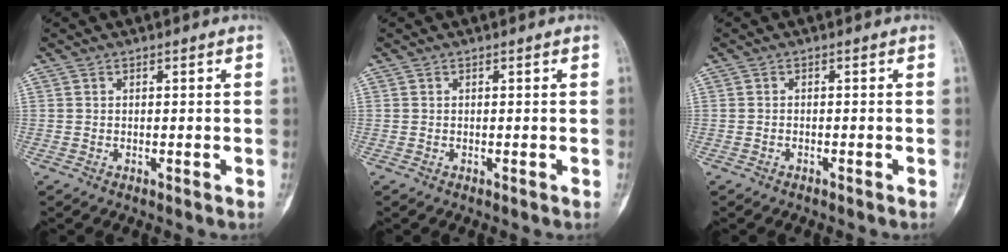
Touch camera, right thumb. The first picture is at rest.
{"total": 0.0}
{"total": 0.6, "force": [-0.5, 0.2, 0.2], "torque": [-0.010, 0.002, -0.007]}